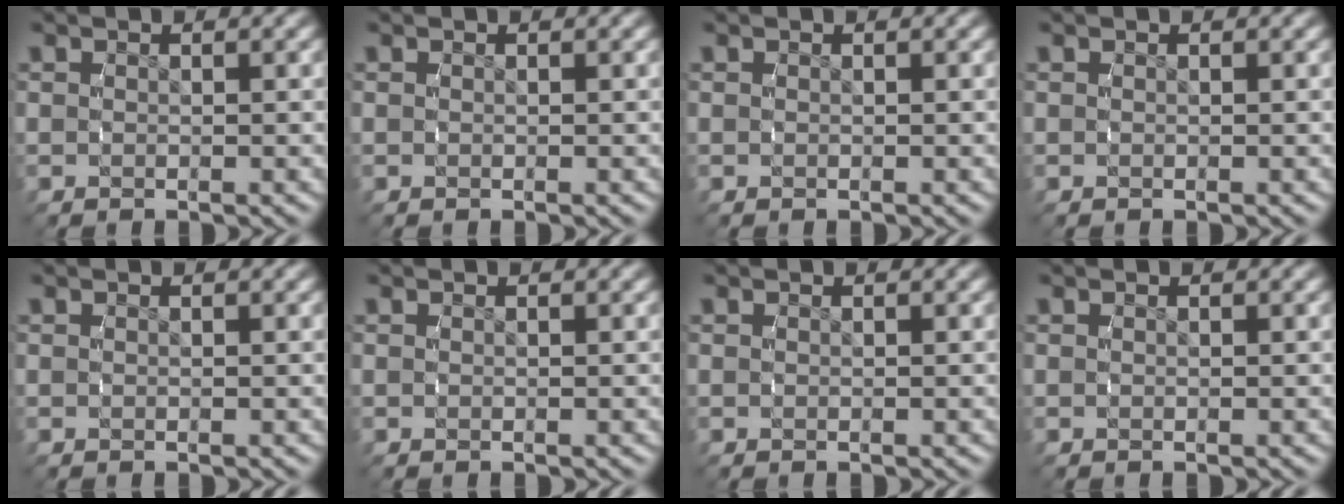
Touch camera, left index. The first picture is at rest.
{"total": 0.0}
{"total": 0.0}
{"total": 0.0}
{"total": 0.0}
{"total": 0.0}
{"total": 0.0}
{"total": 0.0}